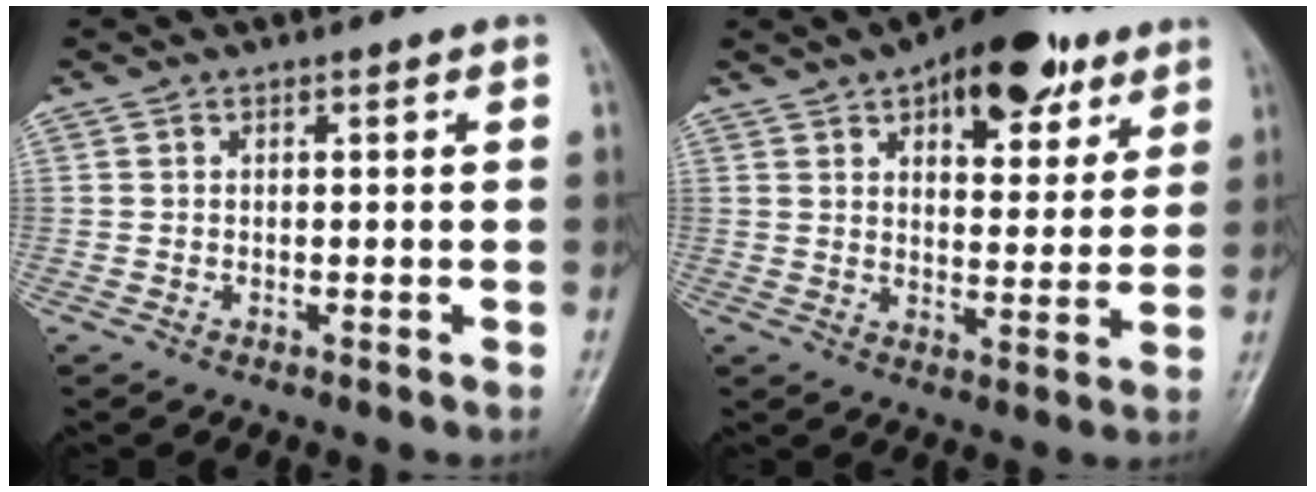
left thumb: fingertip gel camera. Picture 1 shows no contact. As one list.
[{"total": 16.0, "force": [9.0, 7.7, 10.8], "torque": [-0.103, -0.026, 0.130]}]